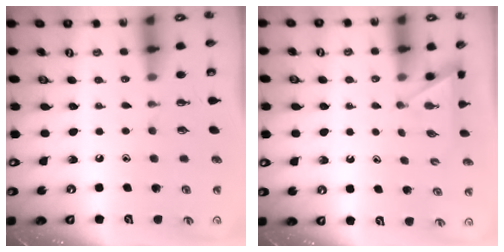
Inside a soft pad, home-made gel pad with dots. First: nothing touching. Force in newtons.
{"total": 2.2, "press": 2.2, "slide": 0.2}